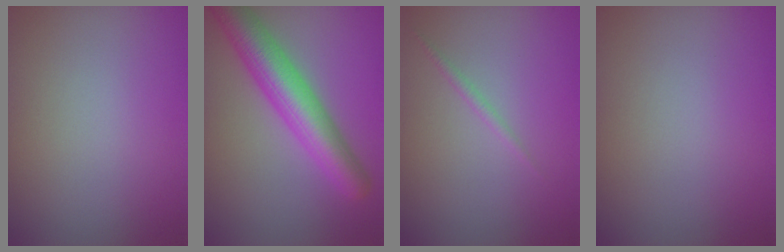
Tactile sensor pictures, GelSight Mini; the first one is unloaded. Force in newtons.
{"total": 6.7, "press": 6.7, "slide": 0.2}
{"total": 0.7, "press": 0.7, "slide": 0.1}
{"total": 0.0}